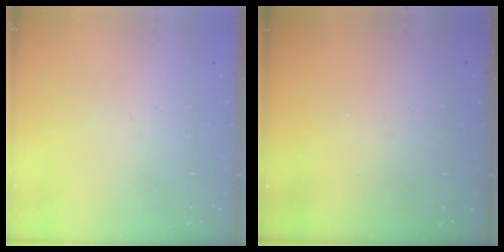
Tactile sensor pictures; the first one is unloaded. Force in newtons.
{"total": 0.0}